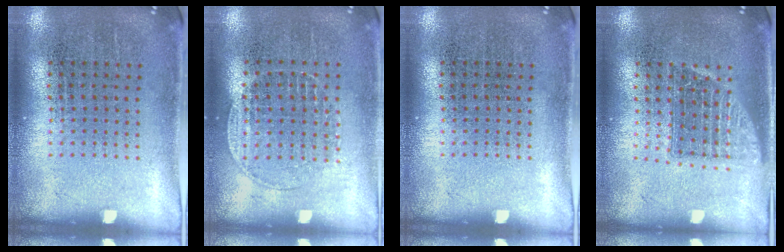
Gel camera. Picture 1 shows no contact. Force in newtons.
{"total": 1.2, "press": 1.1, "slide": 0.5}
{"total": 0.0}
{"total": 1.4, "press": 1.1, "slide": 0.8}